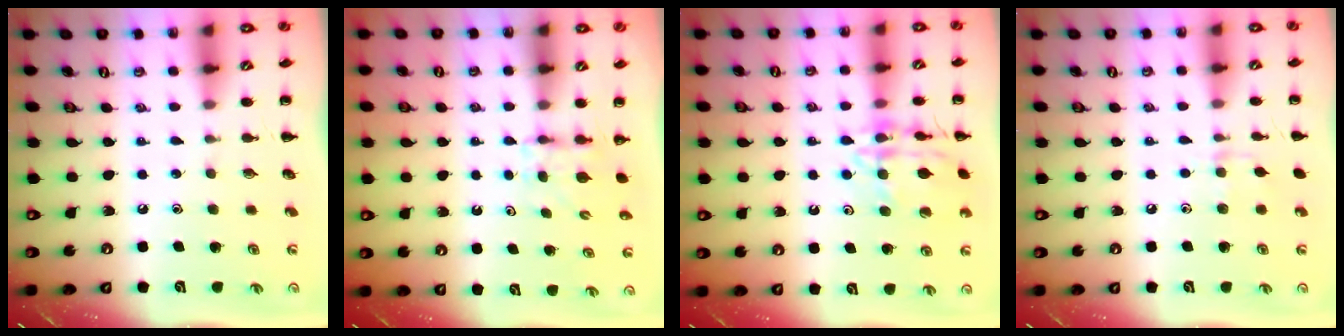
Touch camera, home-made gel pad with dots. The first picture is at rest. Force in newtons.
{"total": 3.6, "press": 3.3, "slide": 1.3}
{"total": 14.2, "press": 14.1, "slide": 1.4}
{"total": 5.8, "press": 5.5, "slide": 1.9}